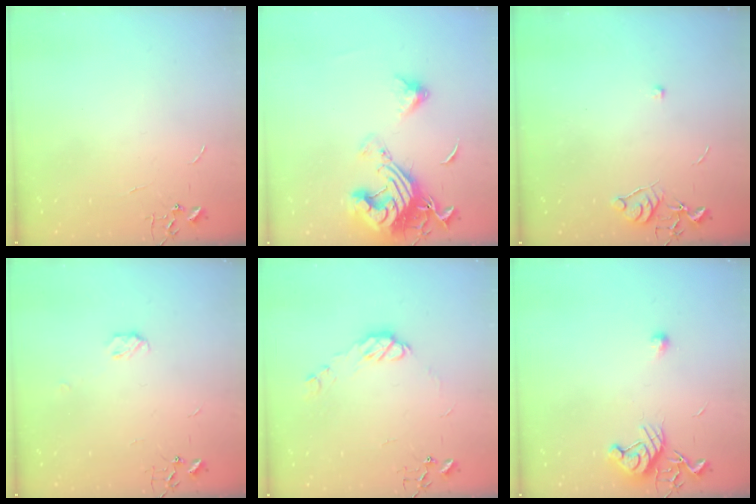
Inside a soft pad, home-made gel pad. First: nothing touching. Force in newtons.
{"total": 18.1, "press": 18.0, "slide": 2.0}
{"total": 5.5, "press": 5.4, "slide": 0.8}
{"total": 4.0, "press": 4.0, "slide": 0.6}
{"total": 8.1, "press": 8.1, "slide": 0.2}
{"total": 9.8, "press": 9.8, "slide": 1.0}